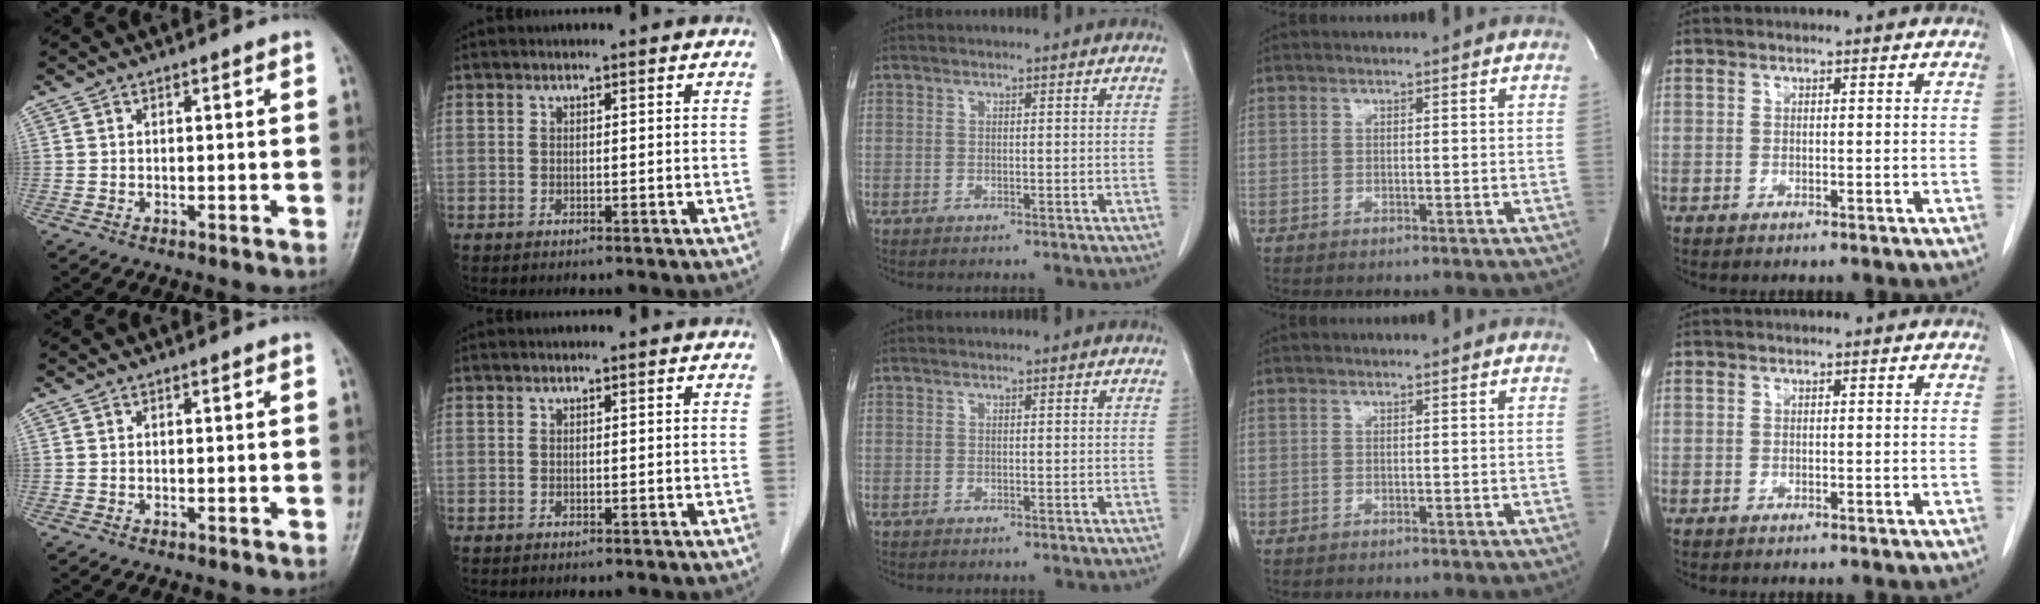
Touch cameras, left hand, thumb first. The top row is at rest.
{}